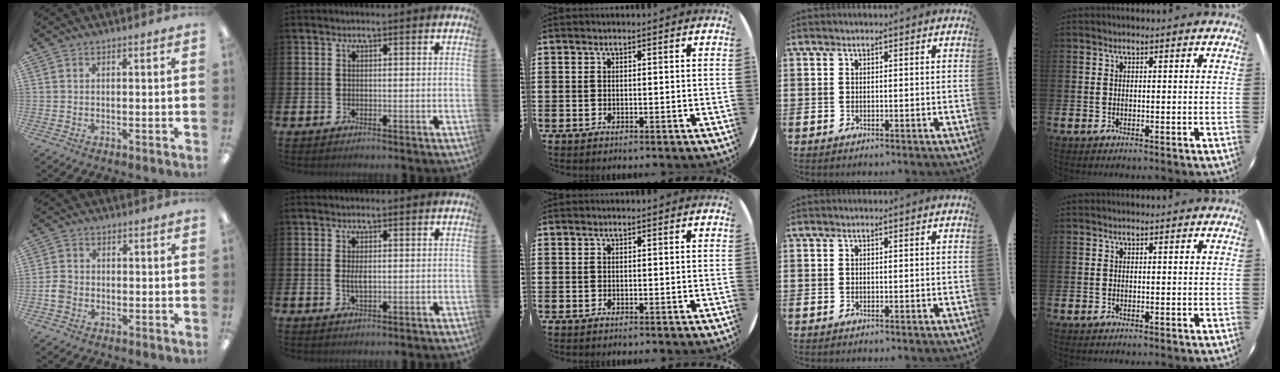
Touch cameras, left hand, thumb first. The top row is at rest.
{"thumb": {"total": 3.4, "force": [-1.0, 2.8, 1.6], "torque": [-0.032, 0.006, -0.020]}, "index": {"total": 1.9, "force": [0.2, 0.7, 1.7], "torque": [-0.024, -0.003, 0.001]}}